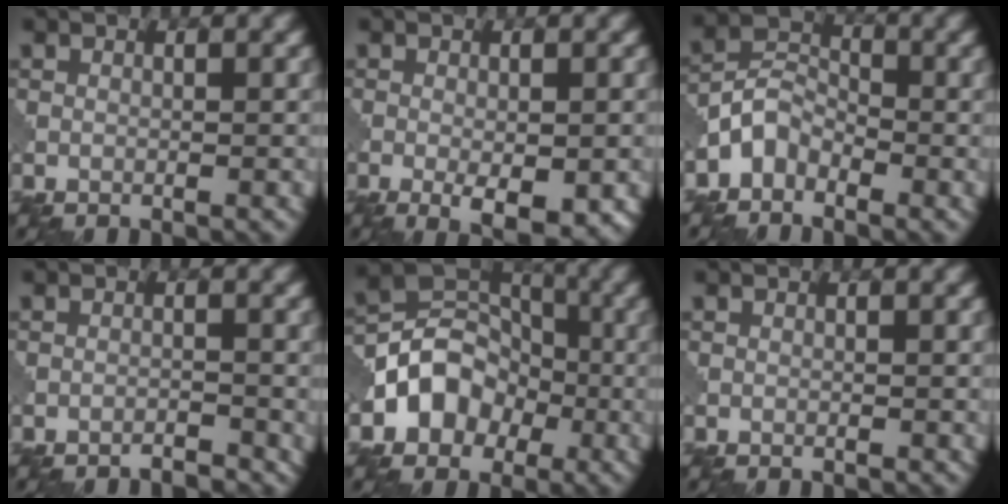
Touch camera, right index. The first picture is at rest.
{"total": 4.0, "force": [-1.4, 1.3, 3.6], "torque": [-0.053, -0.008, -0.016]}
{"total": 3.2, "force": [-2.2, 2.0, 1.2], "torque": [-0.024, 0.013, -0.056]}
{"total": 1.1, "force": [-1.0, 0.1, 0.3], "torque": [-0.002, 0.001, -0.020]}
{"total": 5.9, "force": [-2.0, 4.8, 2.8], "torque": [-0.022, 0.014, -0.046]}
{"total": 0.0}